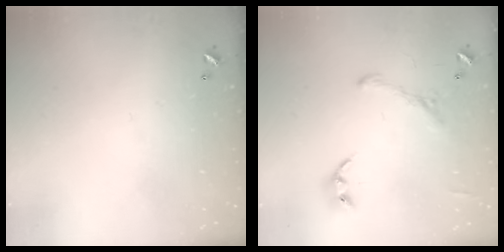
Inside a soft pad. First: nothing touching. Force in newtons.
{"total": 0.5, "press": 0.0, "slide": 0.5}